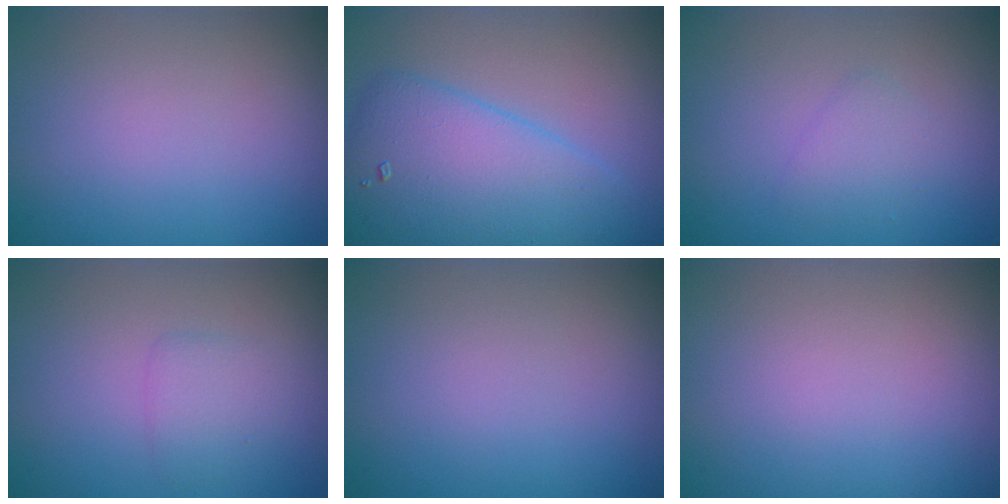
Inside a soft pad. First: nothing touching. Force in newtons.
{"total": 6.5, "press": 6.5, "slide": 0.2}
{"total": 1.4, "press": 1.4, "slide": 0.0}
{"total": 1.7, "press": 1.7, "slide": 0.0}
{"total": 0.0}
{"total": 0.0}